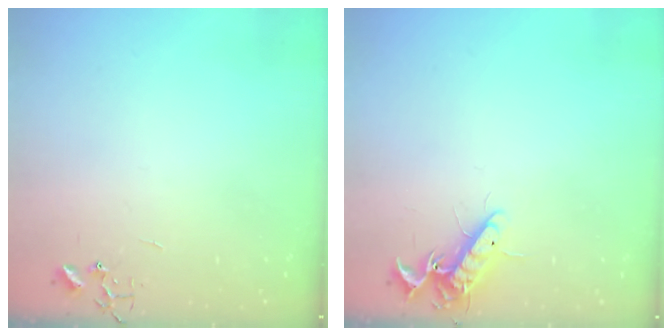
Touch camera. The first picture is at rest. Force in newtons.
{"total": 10.7, "press": 10.5, "slide": 1.7}